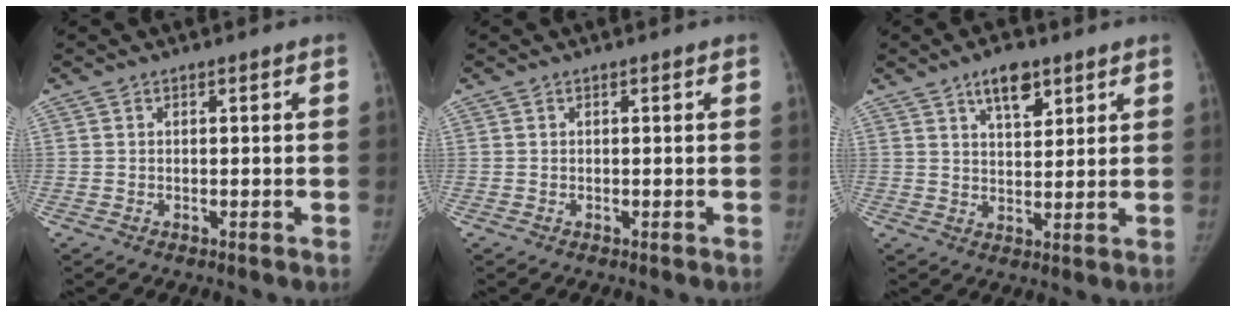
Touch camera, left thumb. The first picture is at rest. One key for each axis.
{"total": 0.0}
{"total": 7.0, "fx": 4.3, "fy": 3.3, "fz": 4.5, "tx": -0.050, "ty": -0.025, "tz": 0.068}